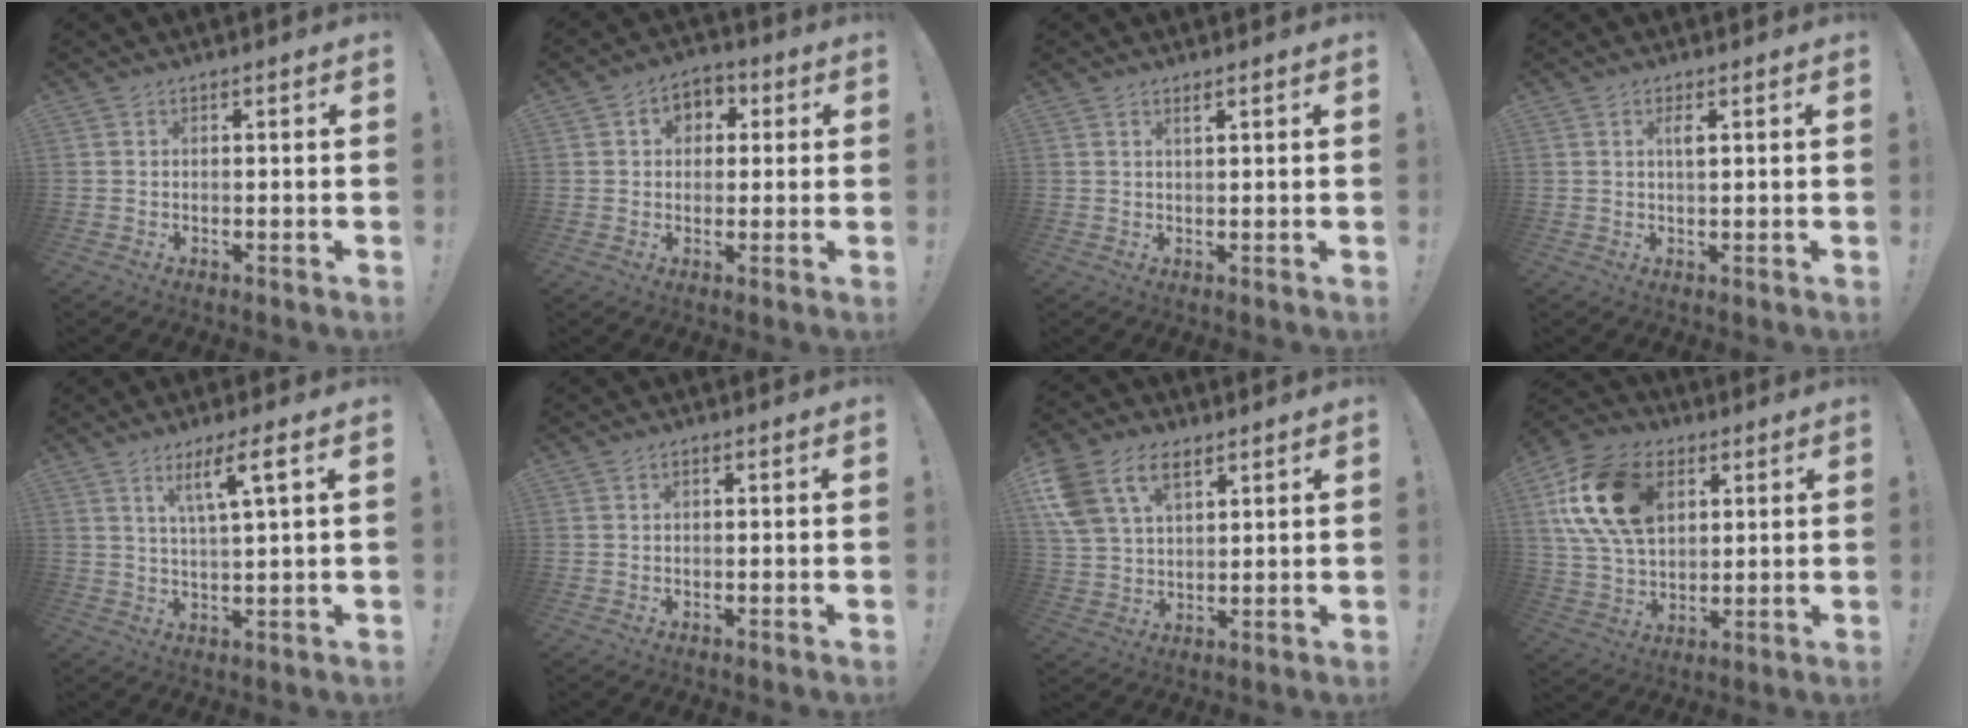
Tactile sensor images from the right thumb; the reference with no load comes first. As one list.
[{"total": 5.9, "force": [1.0, 5.1, 2.8], "torque": [-0.035, 0.005, 0.019]}, {"total": 1.3, "force": [0.9, 0.0, 0.9], "torque": [-0.018, -0.001, 0.015]}, {"total": 1.8, "force": [0.8, 0.5, 1.6], "torque": [-0.026, 0.000, 0.010]}, {"total": 7.7, "force": [3.7, 0.5, 6.7], "torque": [-0.118, -0.009, 0.056]}, {"total": 0.7, "force": [0.2, 0.4, 0.5], "torque": [-0.008, 0.002, 0.003]}, {"total": 12.8, "force": [6.8, 7.9, 7.4], "torque": [-0.152, -0.015, 0.135]}, {"total": 20.5, "force": [6.9, 13.9, 13.4], "torque": [-0.247, -0.014, 0.129]}]